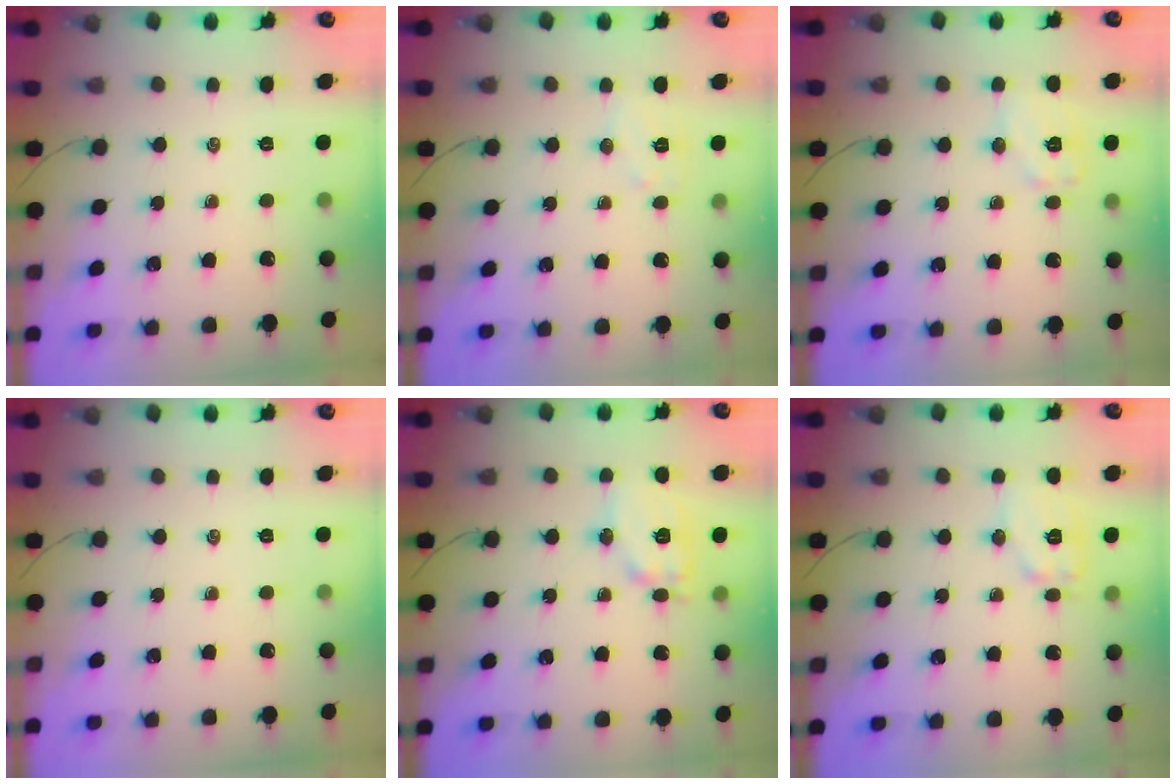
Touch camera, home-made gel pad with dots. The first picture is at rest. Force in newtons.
{"total": 5.9, "press": 5.8, "slide": 1.2}
{"total": 8.3, "press": 8.3, "slide": 0.5}
{"total": 0.0}
{"total": 10.8, "press": 10.7, "slide": 0.5}
{"total": 9.2, "press": 9.2, "slide": 0.5}